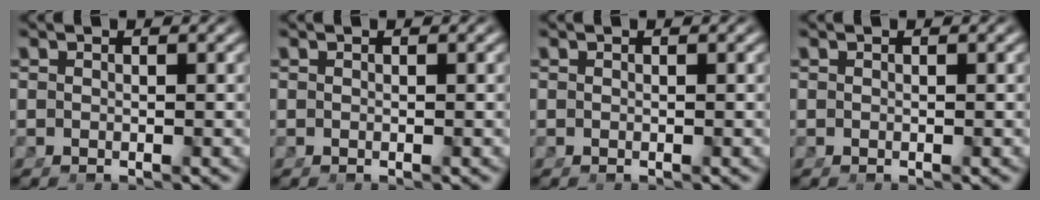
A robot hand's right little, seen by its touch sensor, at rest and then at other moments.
{"total": 0.0}
{"total": 0.0}
{"total": 0.0}